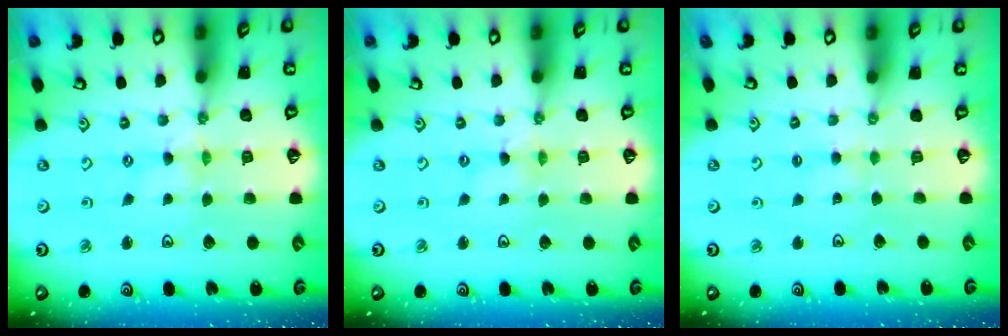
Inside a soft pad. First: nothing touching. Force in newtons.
{"total": 1.7, "press": 1.7, "slide": 0.2}
{"total": 2.3, "press": 2.2, "slide": 0.5}